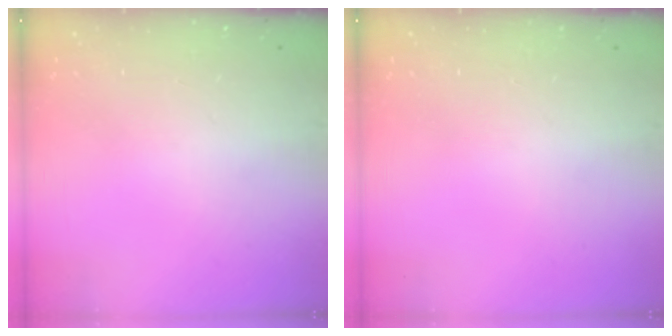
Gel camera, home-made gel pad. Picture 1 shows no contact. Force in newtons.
{"total": 0.0}